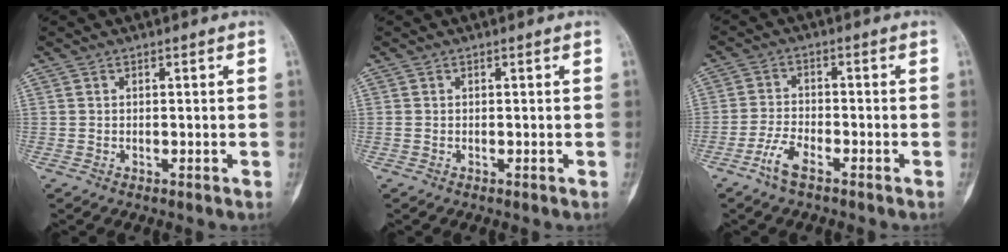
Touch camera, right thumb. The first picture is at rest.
{"total": 0.0}
{"total": 4.7, "force": [-3.2, 1.4, 3.2], "torque": [-0.072, 0.016, -0.064]}